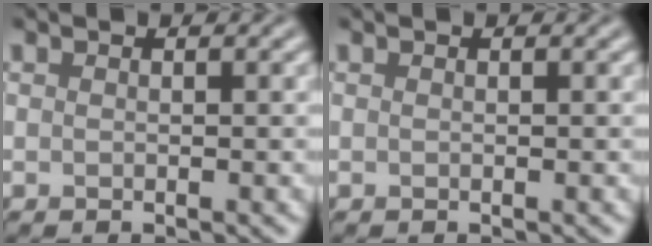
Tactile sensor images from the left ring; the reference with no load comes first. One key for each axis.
{"total": 0.0}